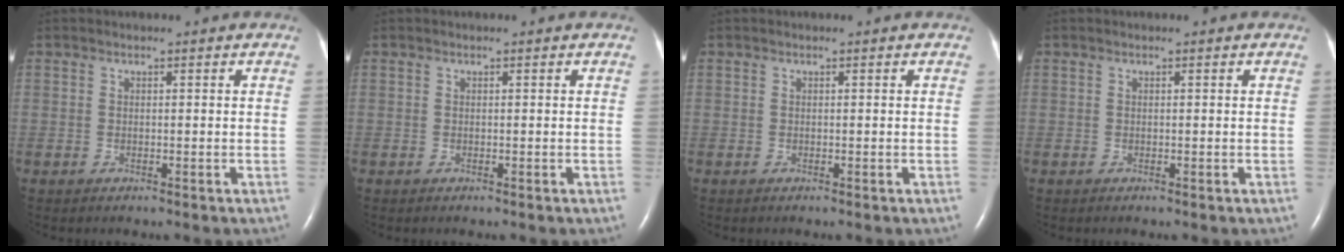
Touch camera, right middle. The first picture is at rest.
{"total": 0.0}
{"total": 0.0}
{"total": 0.0}